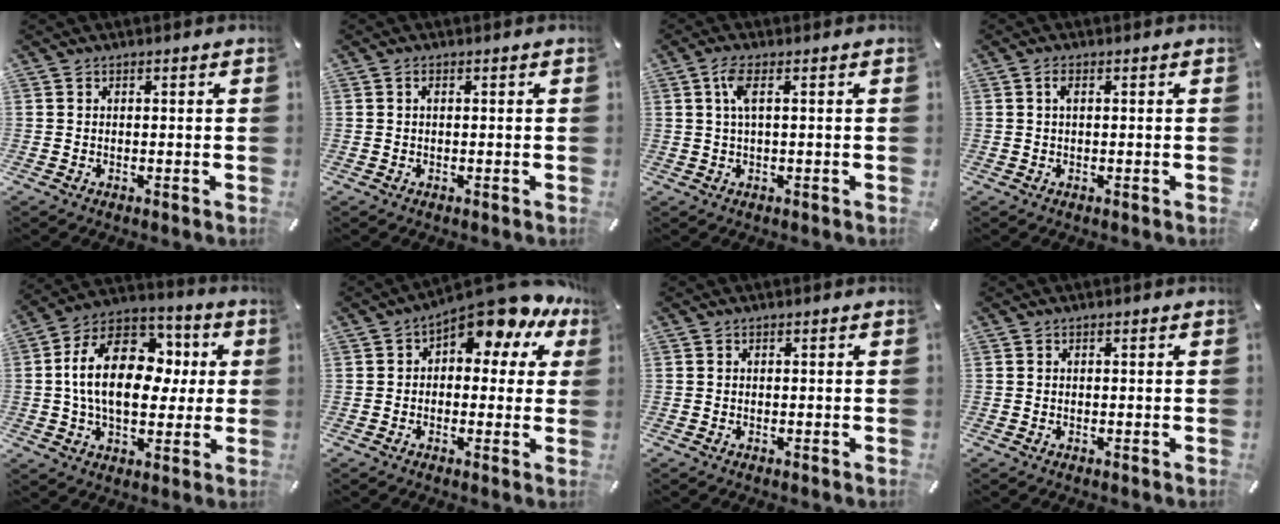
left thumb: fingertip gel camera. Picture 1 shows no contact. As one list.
[{"total": 0.8, "force": [0.1, 0.3, 0.7], "torque": [-0.015, 0.002, 0.001]}, {"total": 4.3, "force": [1.0, 1.0, 4.0], "torque": [-0.082, 0.004, 0.016]}, {"total": 1.4, "force": [0.3, 0.5, 1.3], "torque": [-0.027, 0.004, 0.004]}, {"total": 20.1, "force": [2.3, 13.7, 14.5], "torque": [-0.269, 0.005, 0.037]}, {"total": 11.9, "force": [8.2, 5.1, 7.0], "torque": [-0.103, -0.056, 0.145]}, {"total": 0.0}, {"total": 0.0}]